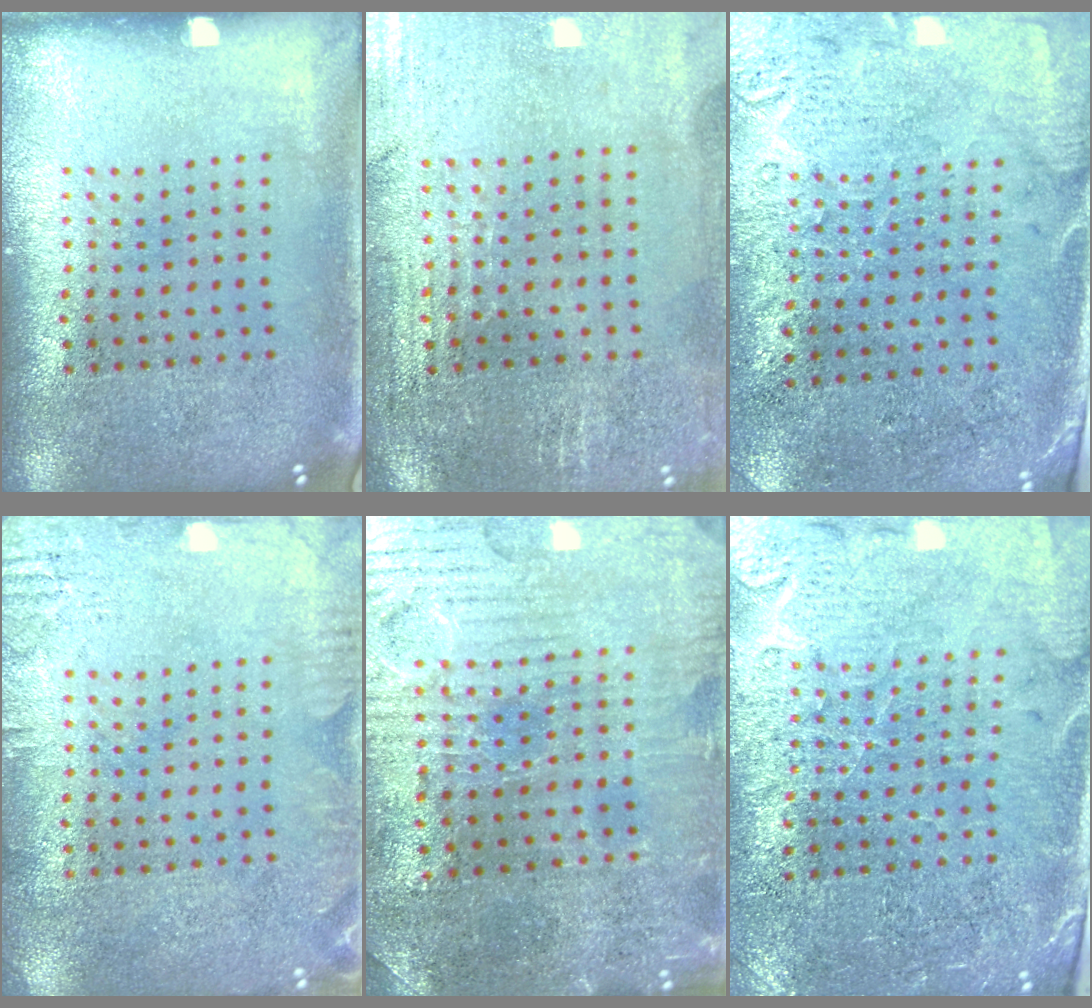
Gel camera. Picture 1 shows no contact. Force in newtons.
{"total": 0.8, "press": 0.7, "slide": 0.5}
{"total": 2.8, "press": 2.4, "slide": 1.4}
{"total": 2.3, "press": 2.3, "slide": 0.2}
{"total": 2.2, "press": 2.2, "slide": 0.5}
{"total": 3.3, "press": 3.1, "slide": 1.2}